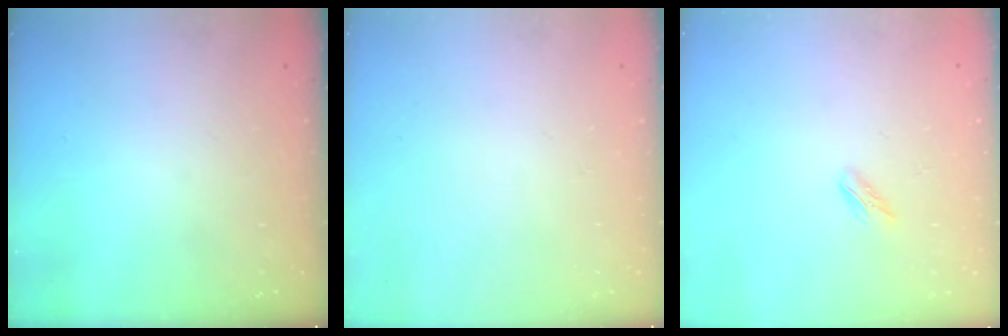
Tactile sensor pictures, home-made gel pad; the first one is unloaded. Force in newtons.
{"total": 0.0}
{"total": 2.2, "press": 2.1, "slide": 0.7}